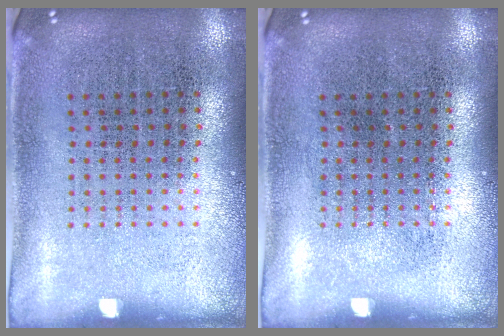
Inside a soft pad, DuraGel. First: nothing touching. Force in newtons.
{"total": 0.0}